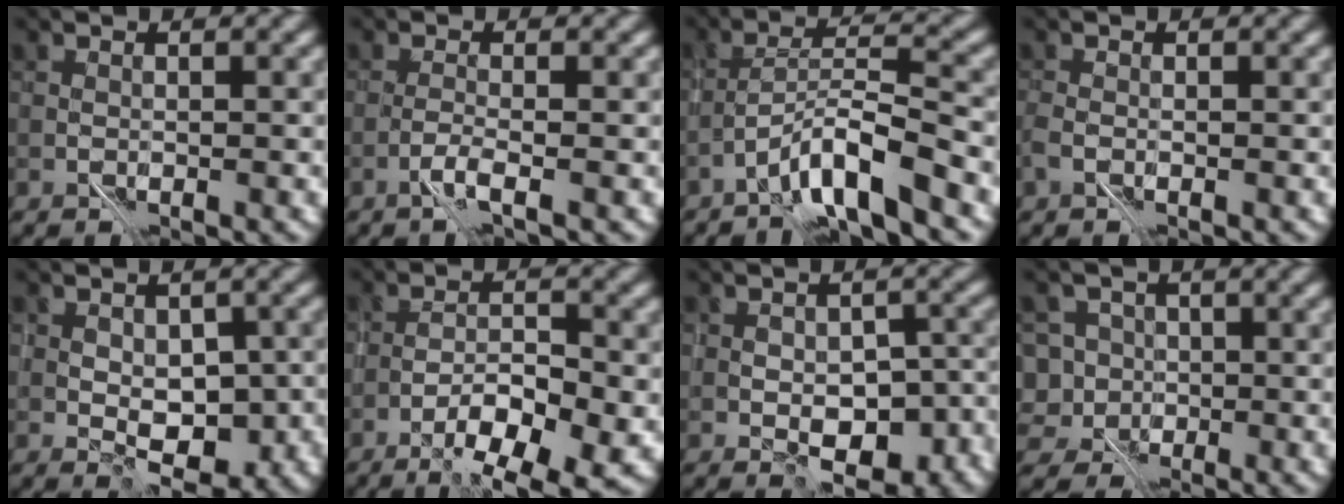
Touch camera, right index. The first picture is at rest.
{"total": 1.0, "force": [-0.6, -0.4, 0.7], "torque": [-0.012, 0.008, -0.021]}
{"total": 5.2, "force": [-3.7, 0.2, 3.8], "torque": [-0.060, 0.014, -0.072]}
{"total": 1.5, "force": [-0.8, 0.9, 0.9], "torque": [-0.019, -0.002, -0.018]}
{"total": 4.5, "force": [-0.1, 2.5, 3.7], "torque": [-0.047, 0.001, 0.001]}
{"total": 5.4, "force": [-3.1, 1.2, 4.2], "torque": [-0.062, 0.008, -0.049]}
{"total": 7.0, "force": [-2.1, 4.0, 5.3], "torque": [-0.065, -0.011, -0.018]}
{"total": 7.0, "force": [-0.5, 6.6, 2.1], "torque": [-0.048, 0.026, -0.049]}